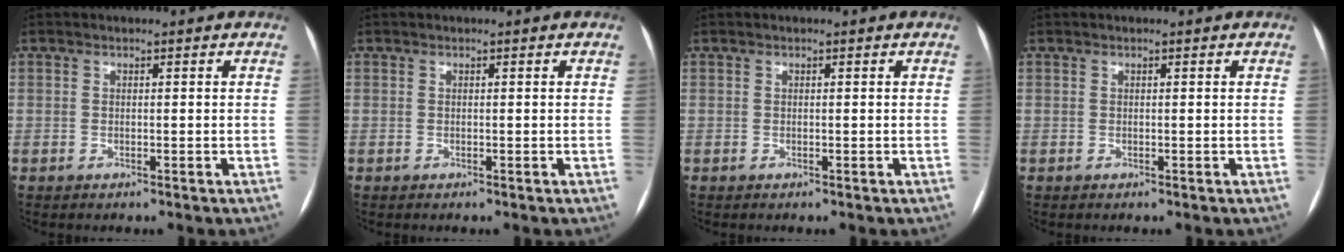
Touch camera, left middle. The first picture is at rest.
{"total": 0.0}
{"total": 0.0}
{"total": 0.0}